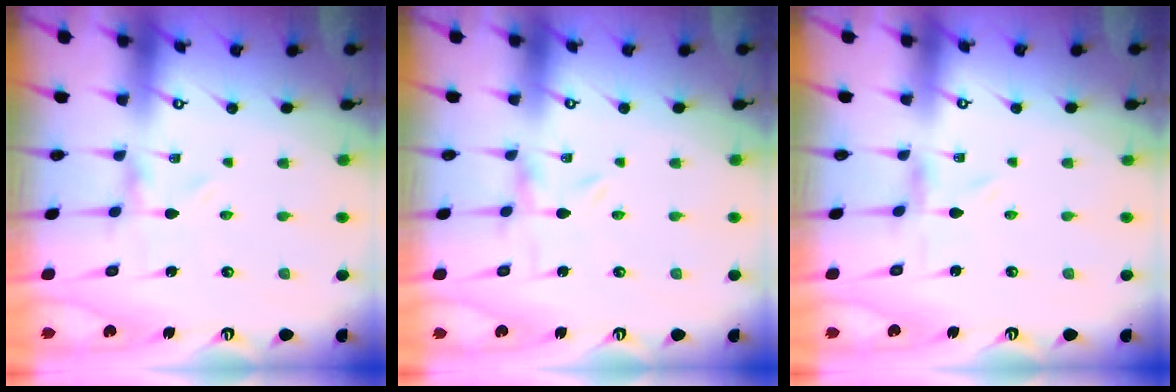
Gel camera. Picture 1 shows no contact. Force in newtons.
{"total": 0.0}
{"total": 0.0}